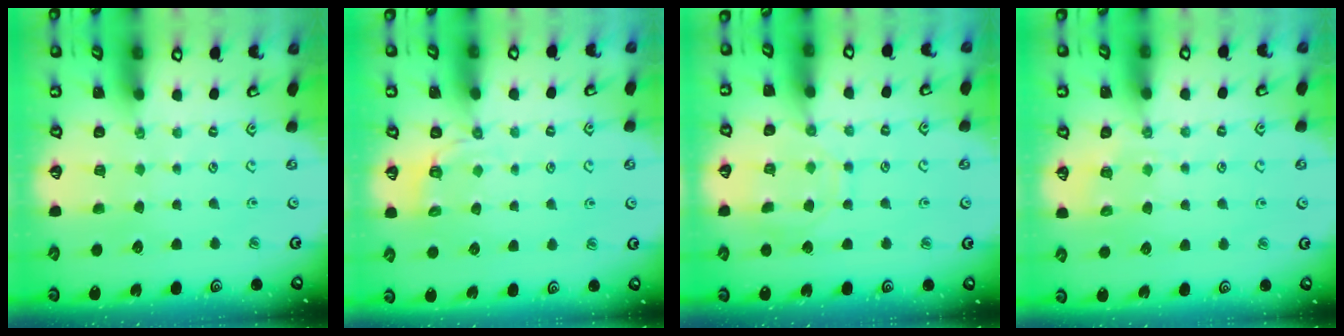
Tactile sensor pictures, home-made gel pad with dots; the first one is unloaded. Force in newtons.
{"total": 2.7, "press": 1.4, "slide": 2.3}
{"total": 11.0, "press": 11.0, "slide": 0.8}
{"total": 4.5, "press": 4.4, "slide": 0.6}